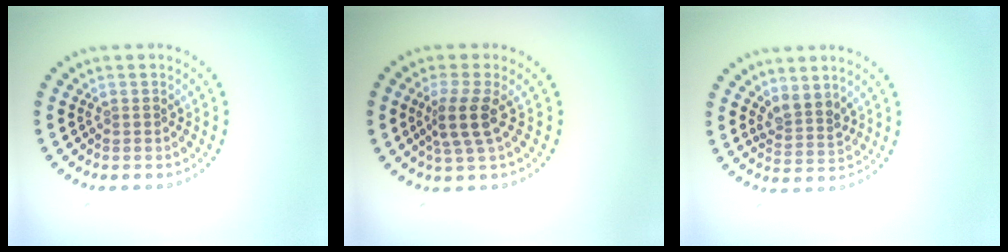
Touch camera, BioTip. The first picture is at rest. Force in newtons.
{"total": 2.8, "press": 2.2, "slide": 1.8}
{"total": 2.3, "press": 1.8, "slide": 1.5}